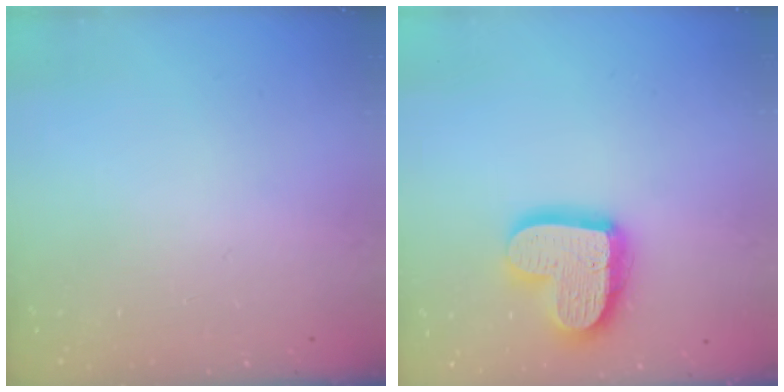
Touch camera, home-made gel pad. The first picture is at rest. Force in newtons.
{"total": 17.2, "press": 17.1, "slide": 1.4}